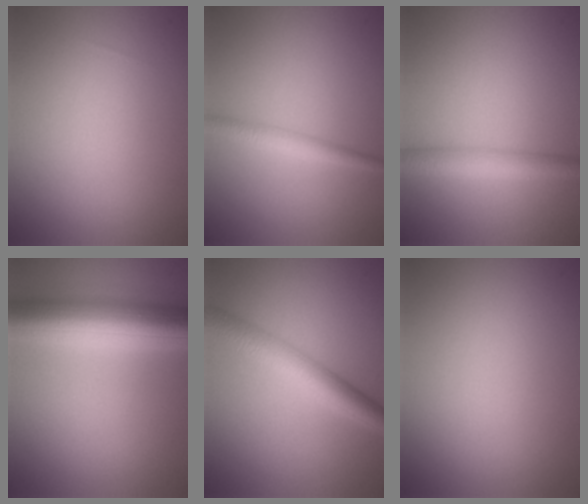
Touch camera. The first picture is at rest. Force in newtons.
{"total": 2.1, "press": 2.1, "slide": 0.0}
{"total": 3.1, "press": 3.1, "slide": 0.1}
{"total": 9.8, "press": 9.8, "slide": 0.3}
{"total": 5.4, "press": 5.4, "slide": 0.0}
{"total": 0.0}